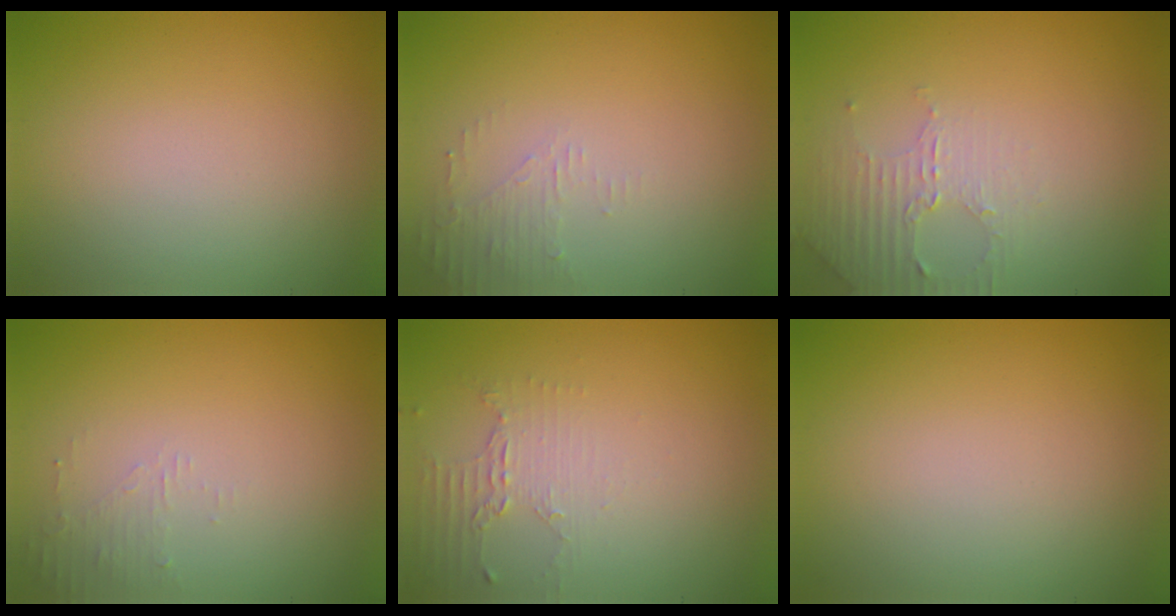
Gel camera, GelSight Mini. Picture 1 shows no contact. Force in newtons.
{"total": 1.6, "press": 1.5, "slide": 0.4}
{"total": 2.6, "press": 2.5, "slide": 0.7}
{"total": 1.3, "press": 1.2, "slide": 0.3}
{"total": 2.2, "press": 1.6, "slide": 1.5}
{"total": 0.0}